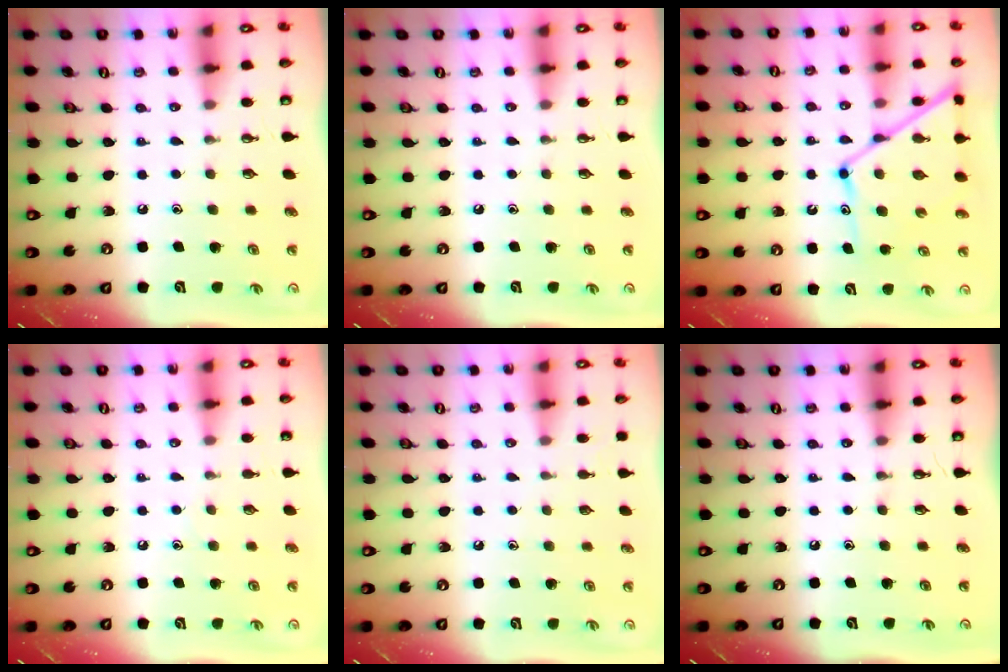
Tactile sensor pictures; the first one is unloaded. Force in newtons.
{"total": 0.0}
{"total": 14.2, "press": 14.1, "slide": 1.4}
{"total": 2.9, "press": 2.9, "slide": 0.3}
{"total": 2.5, "press": 2.5, "slide": 0.3}
{"total": 0.0}